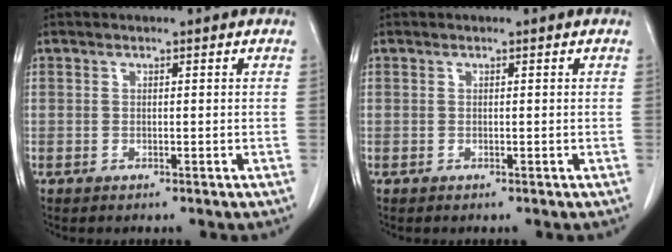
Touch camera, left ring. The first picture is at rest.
{"total": 0.0}